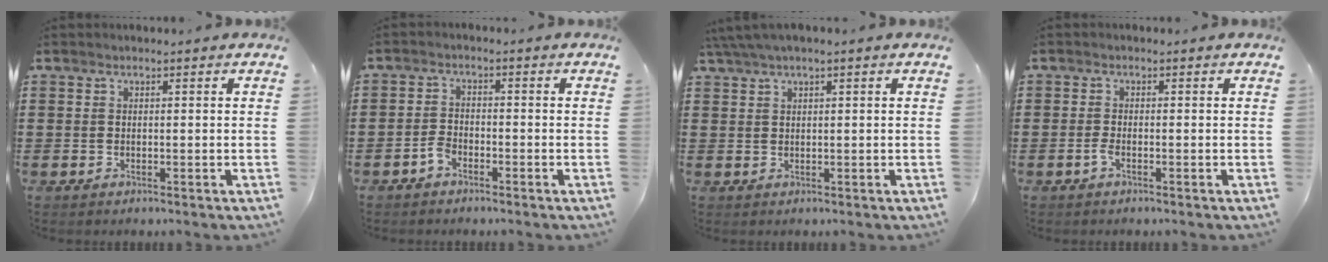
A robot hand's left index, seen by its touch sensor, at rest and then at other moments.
{"total": 2.3, "force": [-1.8, 1.1, 0.9], "torque": [-0.022, 0.005, -0.037]}
{"total": 2.2, "force": [1.2, 0.2, 1.8], "torque": [-0.035, 0.001, 0.023]}
{"total": 1.4, "force": [-0.8, 0.2, 1.0], "torque": [-0.028, -0.005, -0.017]}